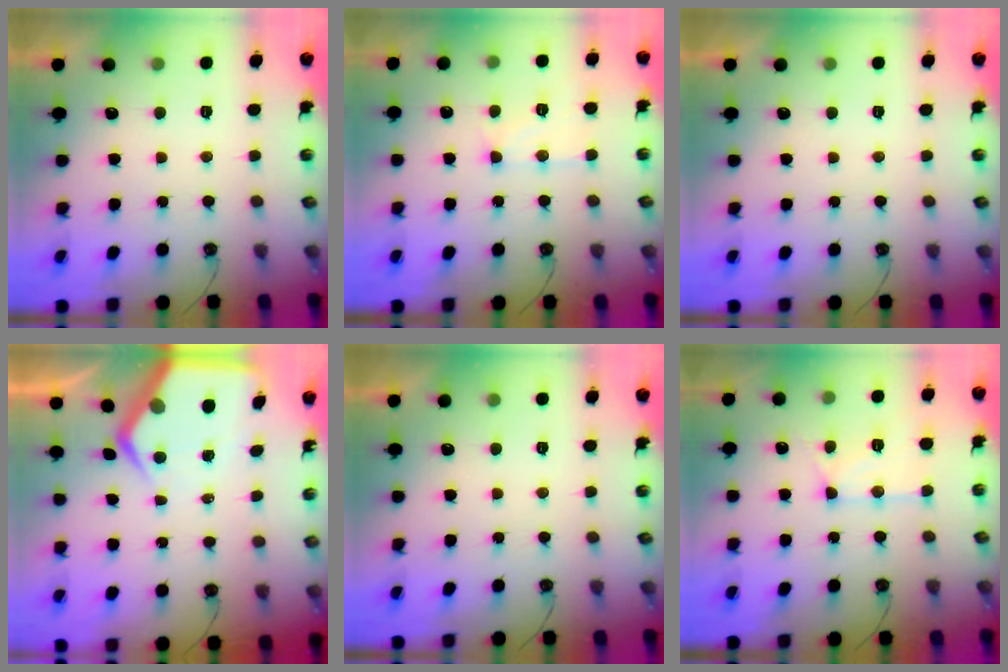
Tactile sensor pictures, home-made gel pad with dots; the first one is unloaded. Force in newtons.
{"total": 10.7, "press": 10.7, "slide": 0.9}
{"total": 0.0}
{"total": 7.4, "press": 7.3, "slide": 0.8}
{"total": 0.0}
{"total": 12.7, "press": 12.7, "slide": 1.3}